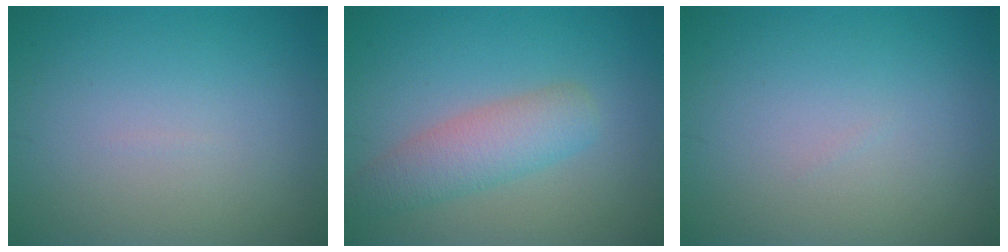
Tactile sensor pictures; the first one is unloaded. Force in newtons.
{"total": 3.9, "press": 3.9, "slide": 0.2}
{"total": 0.0}